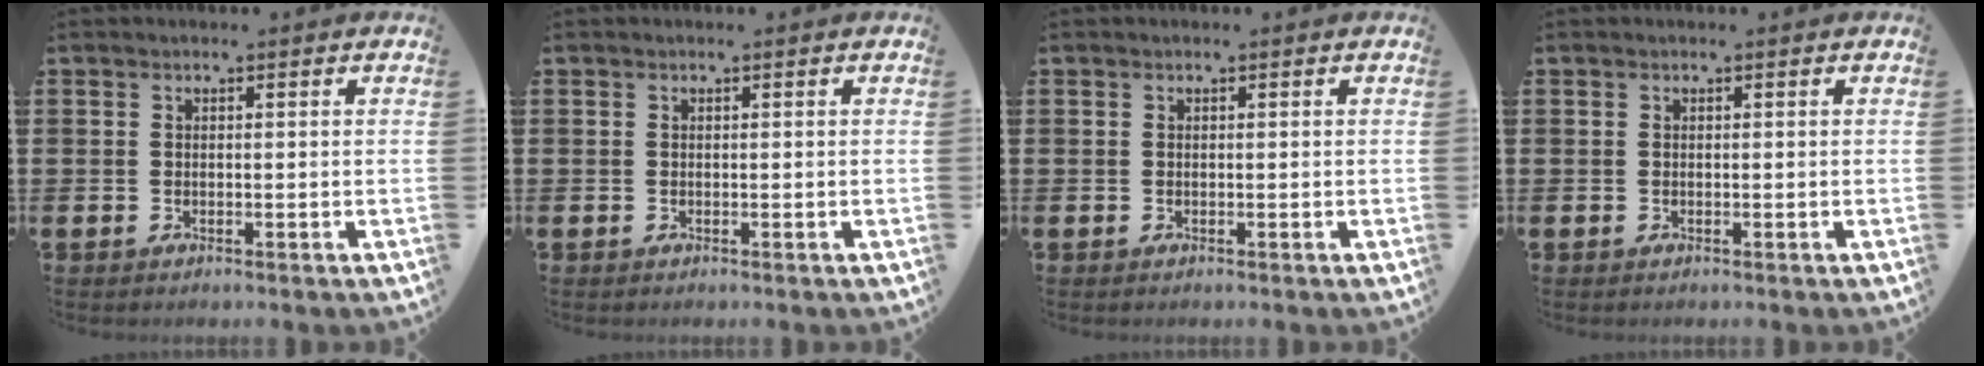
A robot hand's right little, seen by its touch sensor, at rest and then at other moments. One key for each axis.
{"total": 0.0}
{"total": 0.0}
{"total": 0.0}